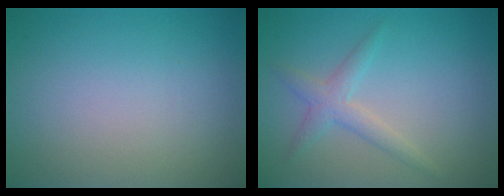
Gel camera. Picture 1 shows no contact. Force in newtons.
{"total": 2.2, "press": 2.2, "slide": 0.1}